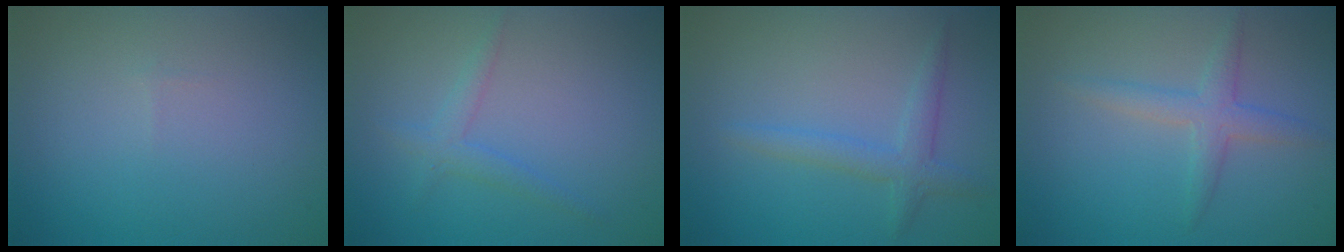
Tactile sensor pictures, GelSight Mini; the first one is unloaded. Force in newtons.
{"total": 1.6, "press": 1.6, "slide": 0.2}
{"total": 2.3, "press": 2.3, "slide": 0.1}
{"total": 2.5, "press": 2.5, "slide": 0.1}